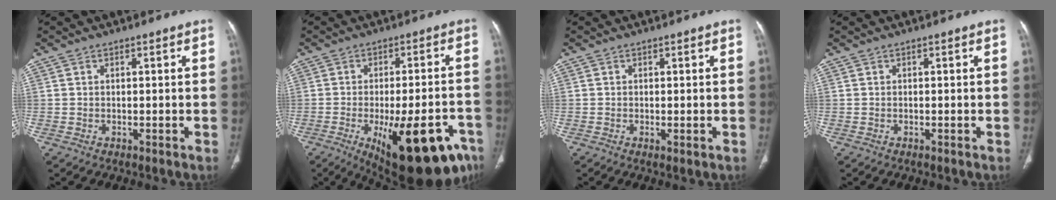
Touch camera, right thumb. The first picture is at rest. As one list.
[{"total": 22.3, "force": [-10.6, 8.2, 17.8], "torque": [-0.186, 0.028, -0.133]}, {"total": 0.9, "force": [-0.2, 0.2, 0.9], "torque": [-0.018, -0.006, 0.000]}, {"total": 0.0}]